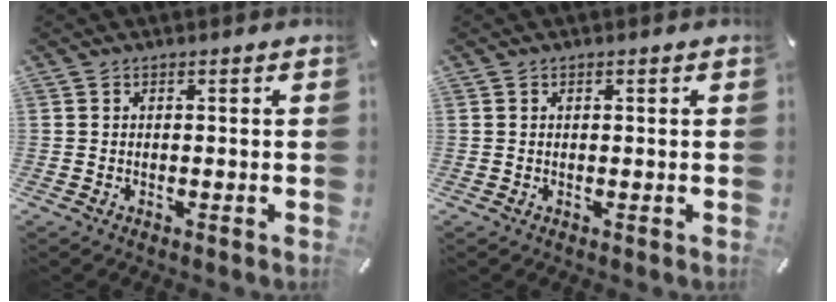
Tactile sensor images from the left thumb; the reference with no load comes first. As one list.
[{"total": 0.5, "force": [0.2, 0.3, 0.4], "torque": [-0.008, 0.002, 0.004]}]